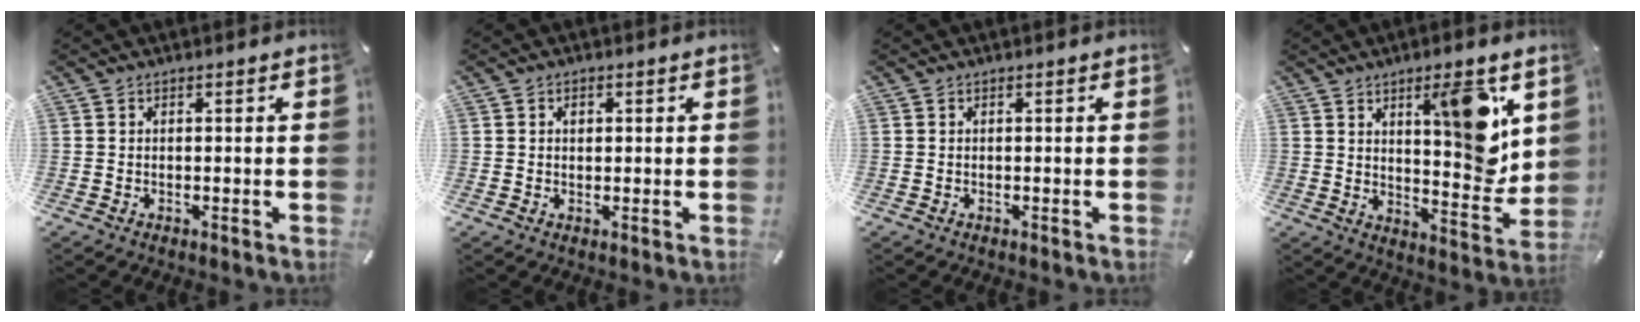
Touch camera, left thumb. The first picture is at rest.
{"total": 1.4, "force": [0.3, 1.2, 0.7], "torque": [0.000, 0.001, 0.000]}
{"total": 0.0}
{"total": 14.2, "force": [6.3, 4.6, 11.9], "torque": [-0.143, -0.046, 0.097]}